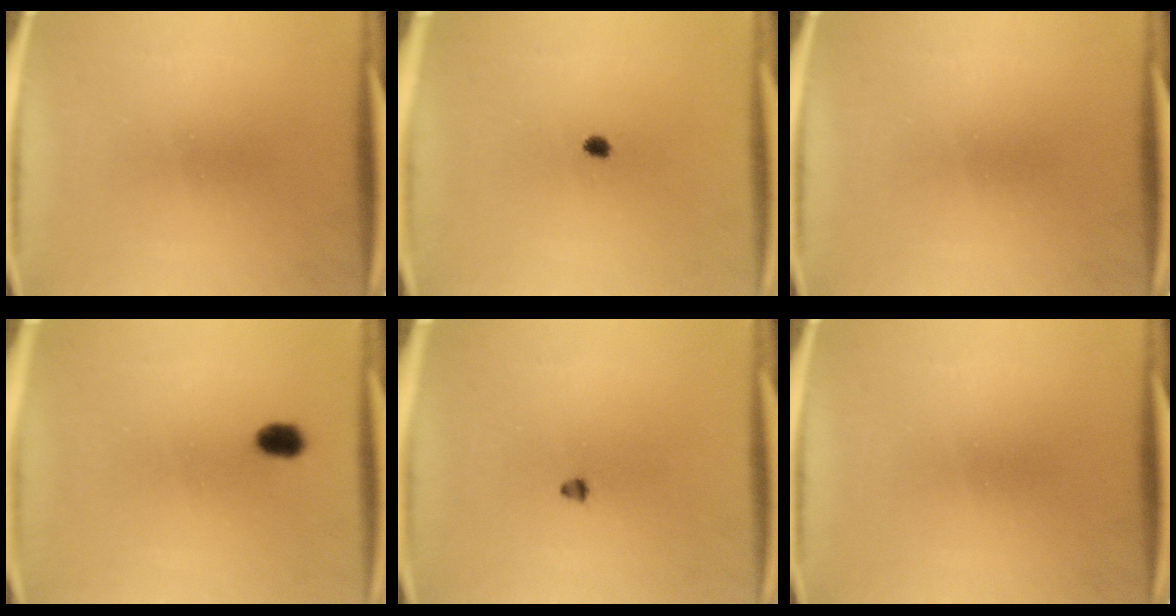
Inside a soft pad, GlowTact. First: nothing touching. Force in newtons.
{"total": 1.5}
{"total": 0.0}
{"total": 2.6}
{"total": 1.1}
{"total": 0.0}